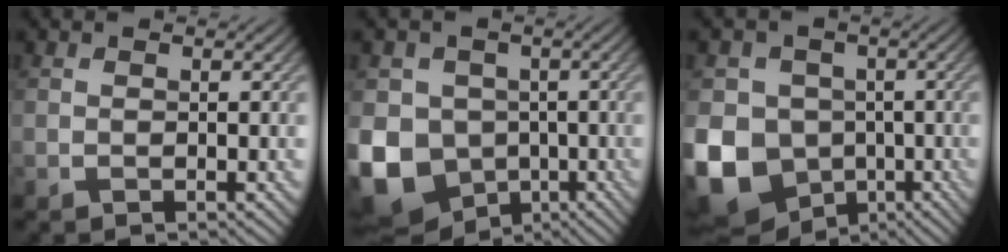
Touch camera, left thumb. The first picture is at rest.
{"total": 13.6, "force": [-3.8, 11.5, 6.3], "torque": [-0.175, -0.037, -0.085]}
{"total": 15.2, "force": [-4.6, 12.9, 6.7], "torque": [-0.187, -0.037, -0.105]}